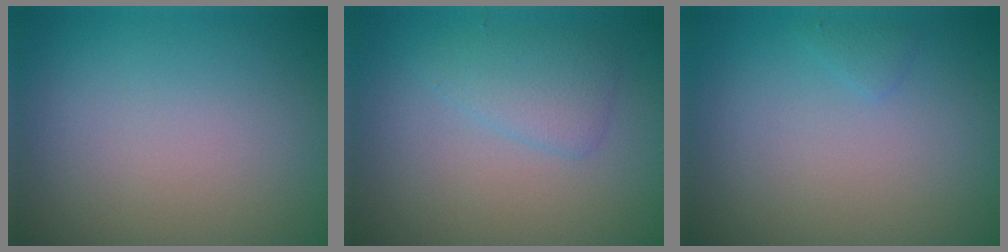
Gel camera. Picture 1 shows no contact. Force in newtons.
{"total": 2.1, "press": 2.1, "slide": 0.1}
{"total": 0.6, "press": 0.6, "slide": 0.0}